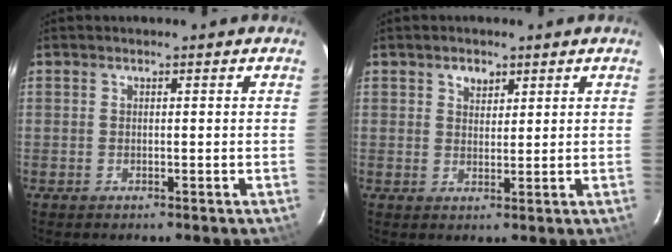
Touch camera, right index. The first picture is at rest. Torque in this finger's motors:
{"motor_torque": [0.02, 0.01, 0.05, 0.02]}